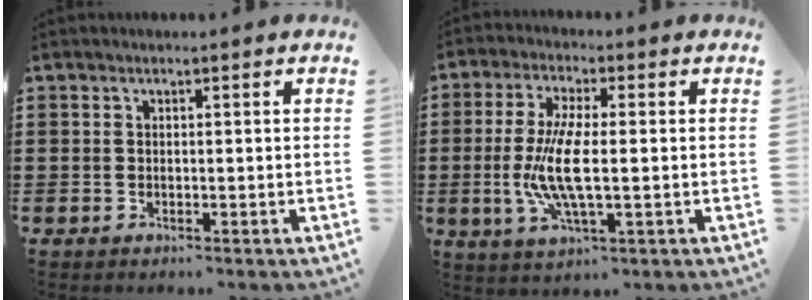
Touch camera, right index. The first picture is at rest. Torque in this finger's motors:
{"motor_torque": [2.14, 0.00, 1.05, 0.21]}